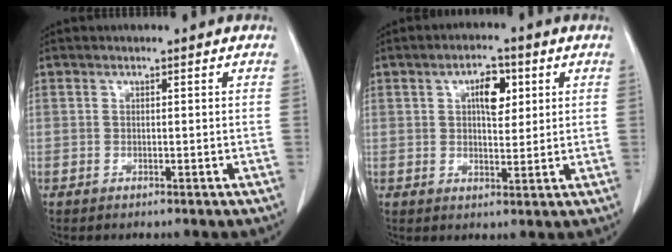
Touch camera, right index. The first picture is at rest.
{"total": 5.4, "force": [2.0, 2.5, 4.3], "torque": [-0.069, 0.008, 0.033]}